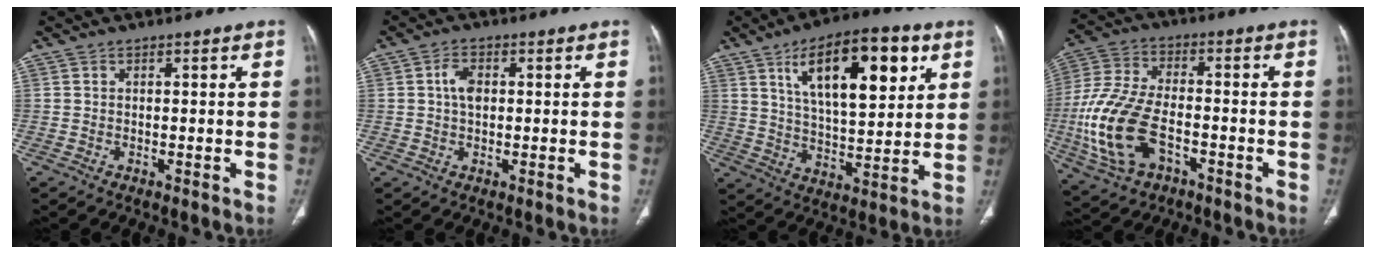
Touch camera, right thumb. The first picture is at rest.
{"total": 3.6, "force": [0.6, 2.3, 2.7], "torque": [-0.048, 0.004, 0.008]}
{"total": 19.3, "force": [8.0, 7.9, 15.7], "torque": [-0.210, -0.023, 0.133]}
{"total": 16.7, "force": [-5.0, 9.4, 12.9], "torque": [-0.285, 0.017, -0.092]}